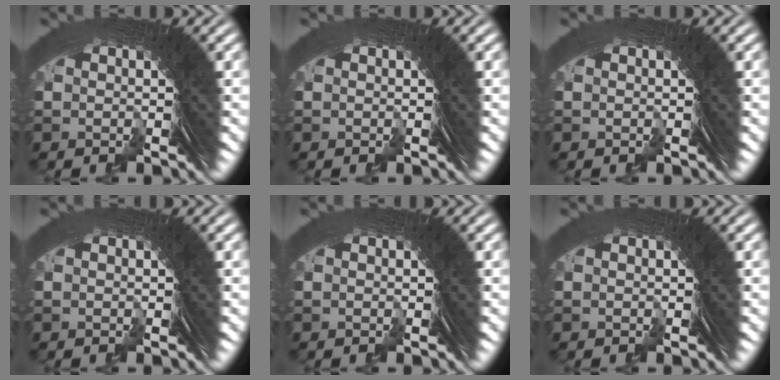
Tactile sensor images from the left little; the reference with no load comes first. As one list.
[{"total": 0.0}, {"total": 0.0}, {"total": 0.0}, {"total": 0.0}, {"total": 0.0}]